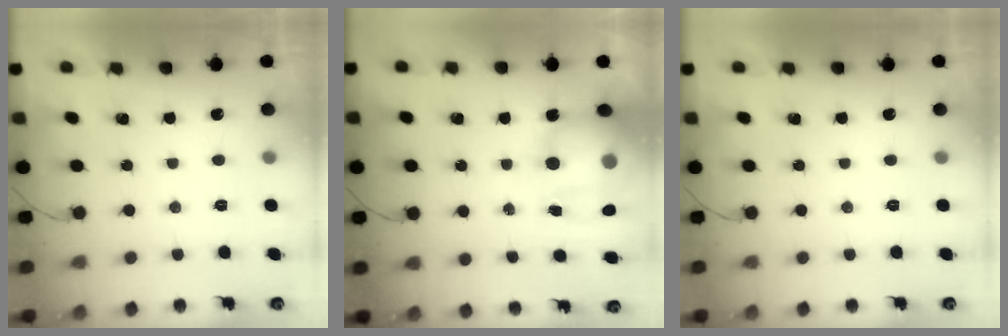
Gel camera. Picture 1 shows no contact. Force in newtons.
{"total": 14.6, "press": 14.3, "slide": 3.3}
{"total": 0.0}